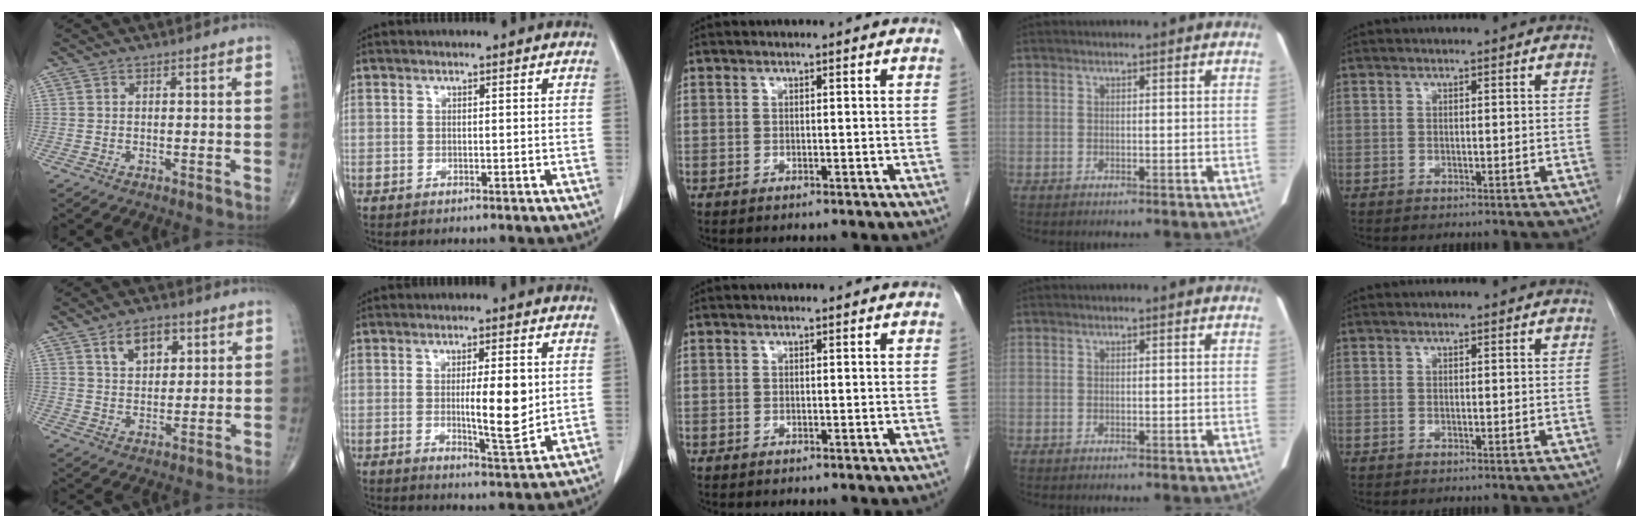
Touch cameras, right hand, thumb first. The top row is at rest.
{"thumb": {"total": 7.1, "force": [3.4, 4.4, 4.4], "torque": [-0.050, -0.015, 0.058]}, "index": {"total": 7.8, "force": [0.5, 1.4, 7.6], "torque": [-0.114, -0.013, 0.010]}}